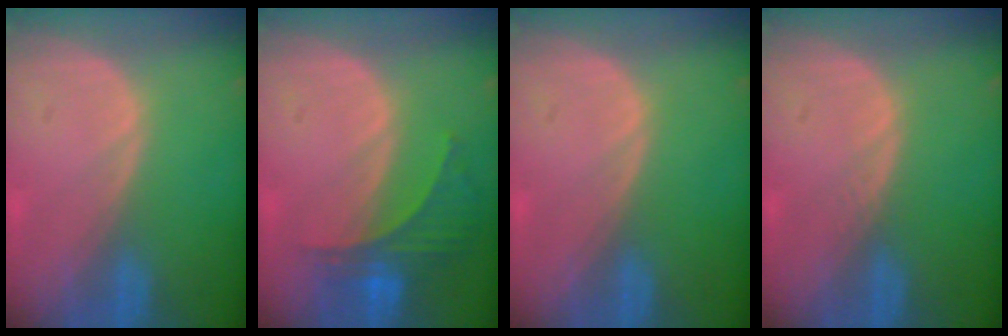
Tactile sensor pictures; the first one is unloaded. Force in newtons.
{"total": 5.9, "press": 5.6, "slide": 1.9}
{"total": 0.0}
{"total": 0.6, "press": 0.6, "slide": 0.0}